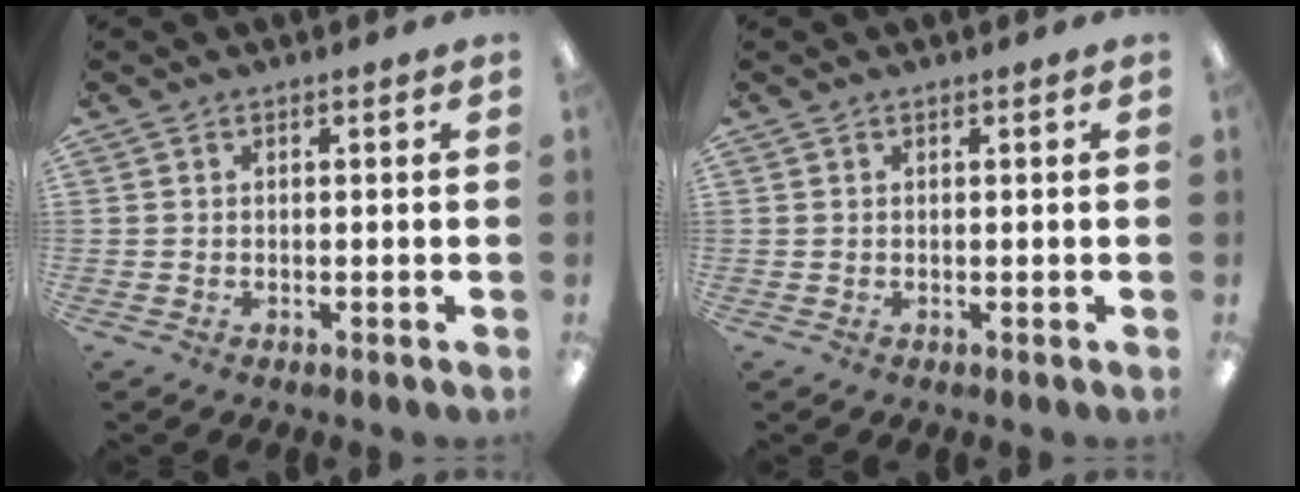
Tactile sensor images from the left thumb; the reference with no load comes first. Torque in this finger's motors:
{"motor_torque": [0.01, 0.00, 0.00, -0.05, 0.00]}